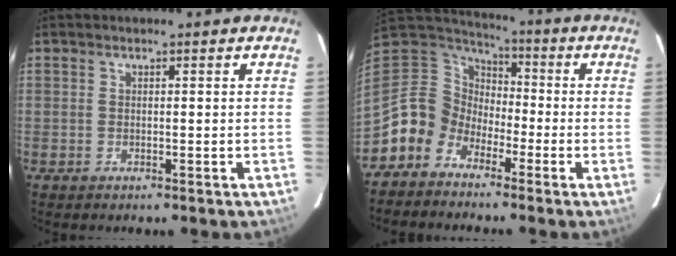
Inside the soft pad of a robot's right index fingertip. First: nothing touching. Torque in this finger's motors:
{"motor_torque": [0.56, -0.53, -0.01, -0.14]}